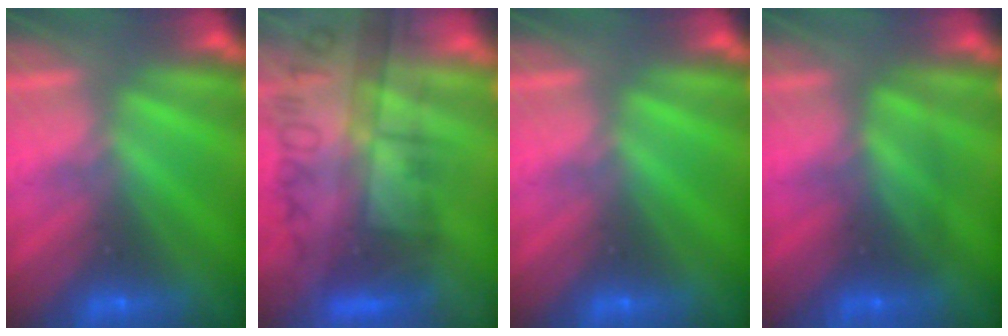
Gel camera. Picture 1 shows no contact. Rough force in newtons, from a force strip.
{"total": 7.6}
{"total": 0.0}
{"total": 2.4}